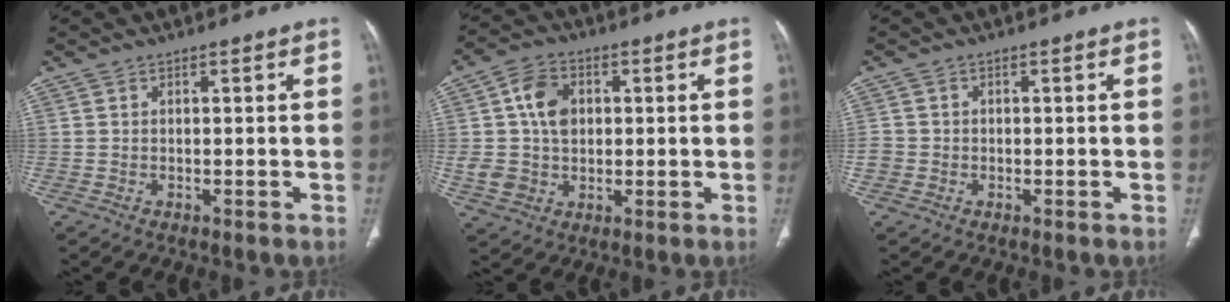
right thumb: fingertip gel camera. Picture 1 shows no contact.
{"total": 10.3, "force": [1.7, 7.9, 6.3], "torque": [-0.091, 0.008, 0.033]}
{"total": 2.2, "force": [-0.6, 2.1, 0.5], "torque": [-0.002, 0.007, -0.014]}